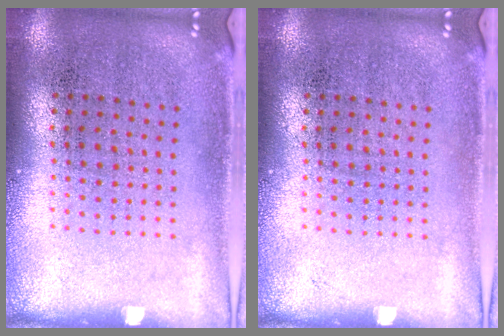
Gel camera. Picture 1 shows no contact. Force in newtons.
{"total": 0.0}